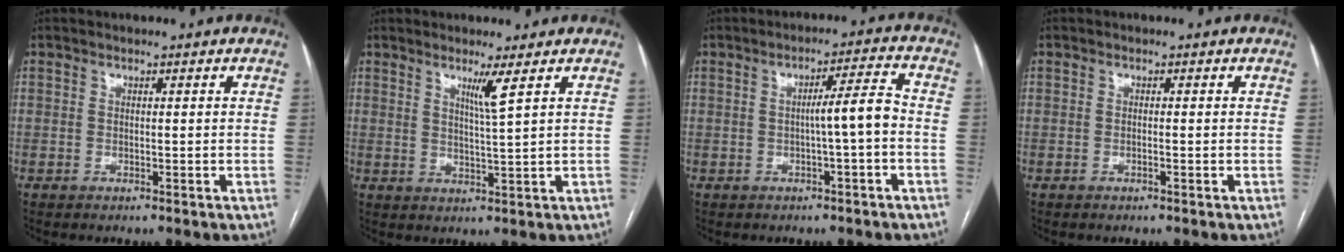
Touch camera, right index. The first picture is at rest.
{"total": 3.5, "force": [1.9, -1.1, 2.7], "torque": [-0.050, -0.014, 0.037]}
{"total": 4.9, "force": [-0.9, -0.3, 4.8], "torque": [-0.070, 0.012, -0.014]}
{"total": 0.5, "force": [-0.2, 0.0, 0.5], "torque": [-0.010, 0.001, -0.003]}